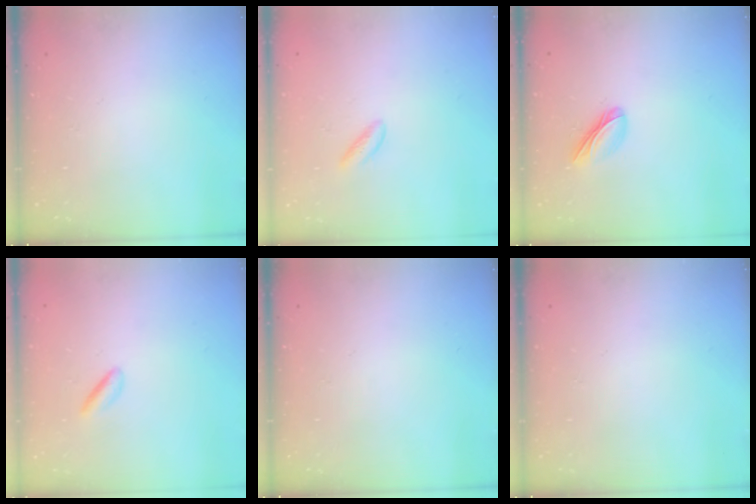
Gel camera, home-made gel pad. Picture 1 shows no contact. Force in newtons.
{"total": 2.3, "press": 2.2, "slide": 0.9}
{"total": 6.1, "press": 6.0, "slide": 0.7}
{"total": 1.9, "press": 1.7, "slide": 0.7}
{"total": 0.0}
{"total": 0.0}